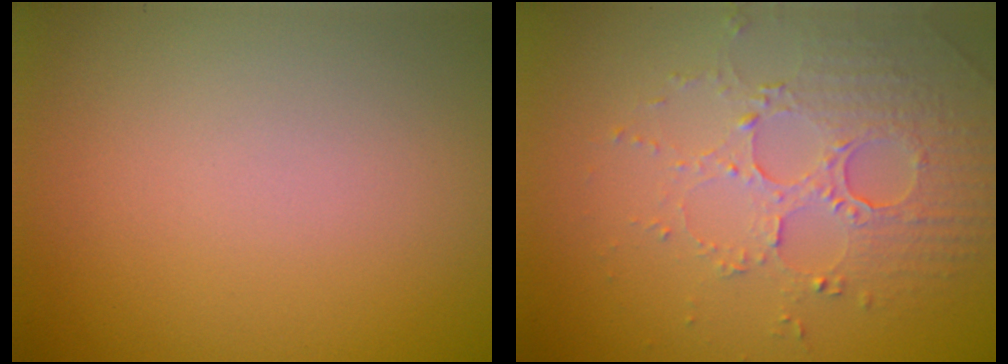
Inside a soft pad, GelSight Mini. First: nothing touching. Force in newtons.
{"total": 5.1, "press": 3.5, "slide": 3.7}